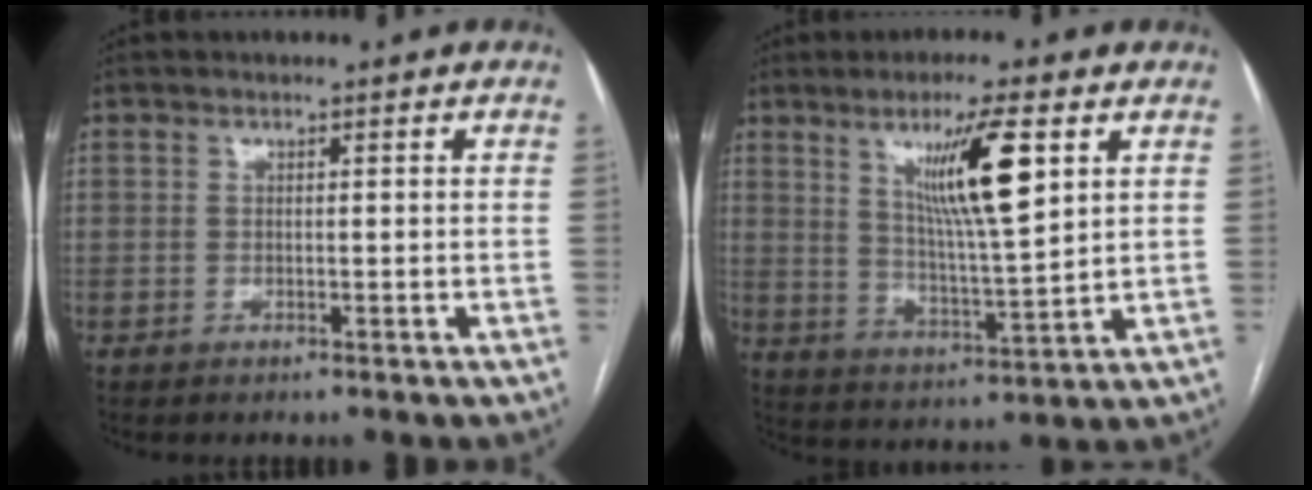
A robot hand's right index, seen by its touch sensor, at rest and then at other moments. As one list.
[{"total": 11.4, "force": [4.7, 0.7, 10.3], "torque": [-0.180, -0.007, 0.084]}]